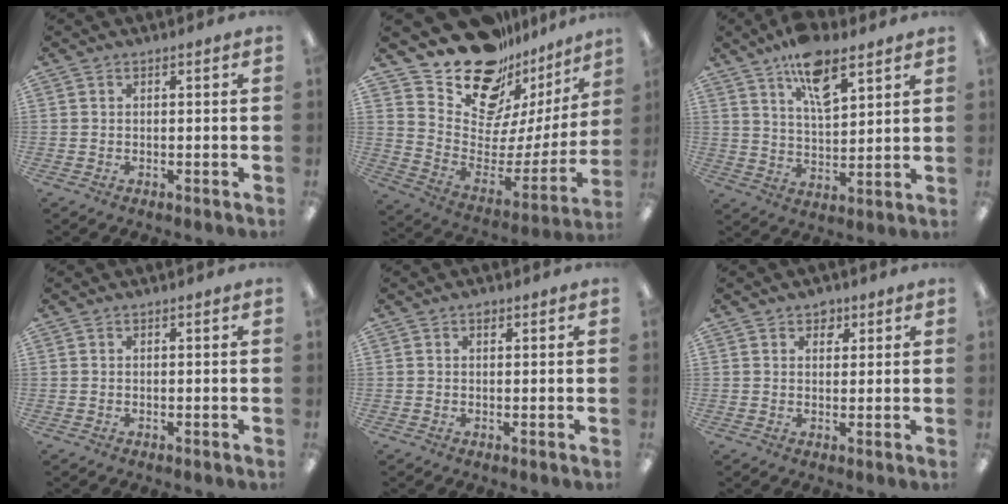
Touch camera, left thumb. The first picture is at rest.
{"total": 20.7, "force": [16.2, 10.1, 8.1], "torque": [-0.130, -0.131, 0.291]}
{"total": 11.8, "force": [7.8, 4.9, 7.4], "torque": [-0.122, -0.031, 0.137]}
{"total": 0.0}
{"total": 1.2, "force": [0.7, 0.7, 0.6], "torque": [-0.005, -0.001, 0.010]}
{"total": 3.0, "force": [2.0, 2.2, 0.7], "torque": [0.005, -0.004, 0.032]}